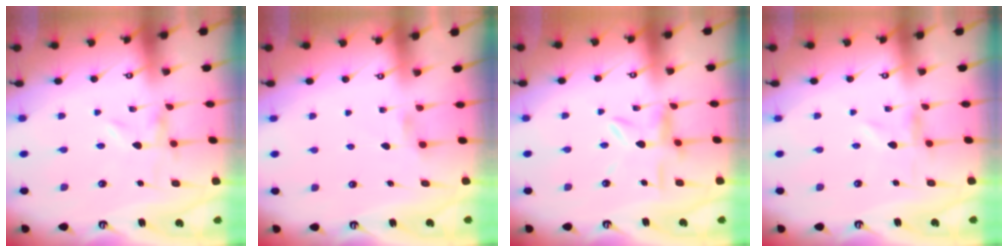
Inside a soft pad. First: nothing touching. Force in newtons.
{"total": 2.5, "press": 2.5, "slide": 0.4}
{"total": 7.4, "press": 7.4, "slide": 0.8}
{"total": 0.0}